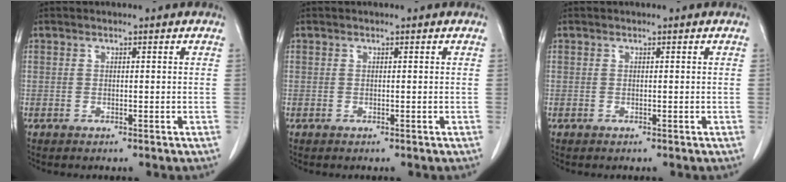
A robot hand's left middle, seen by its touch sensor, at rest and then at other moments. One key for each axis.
{"total": 0.0}
{"total": 0.0}